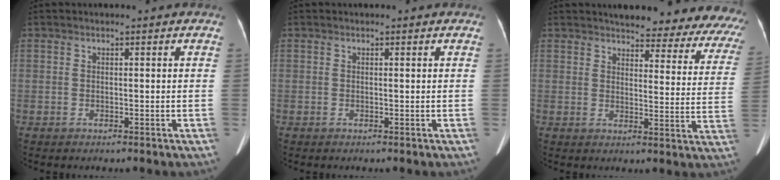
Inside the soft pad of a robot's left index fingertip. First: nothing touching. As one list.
[{"total": 0.0}, {"total": 23.9, "force": [22.0, 4.7, 7.8], "torque": [-0.079, -0.083, 0.231]}]